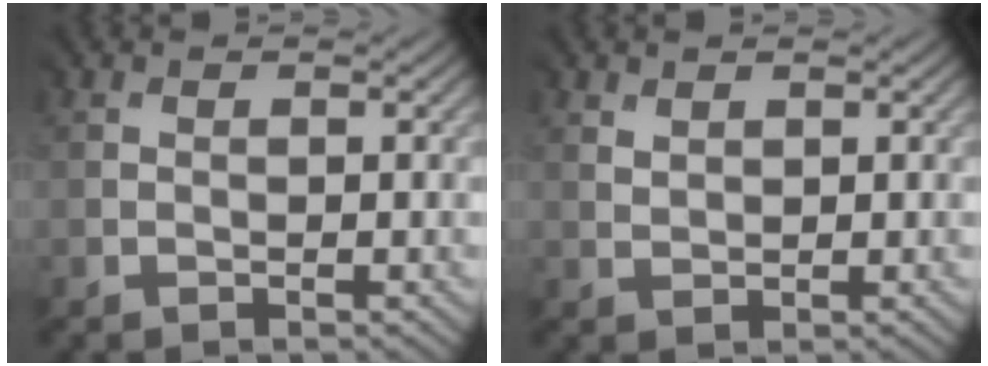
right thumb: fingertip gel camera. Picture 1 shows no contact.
{"total": 1.6, "force": [1.4, 0.3, -0.7], "torque": [0.004, 0.000, 0.029]}